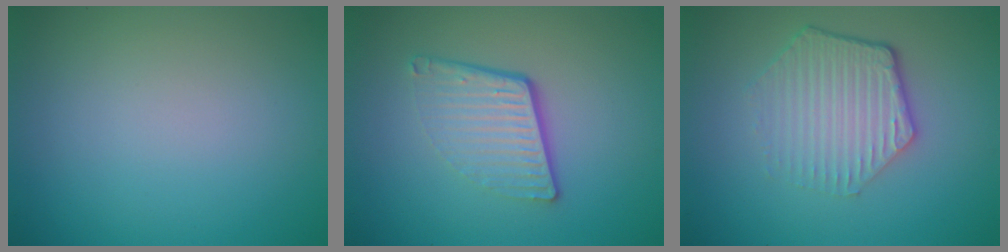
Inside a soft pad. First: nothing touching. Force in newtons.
{"total": 4.5, "press": 2.8, "slide": 3.5}
{"total": 4.3, "press": 3.2, "slide": 2.8}